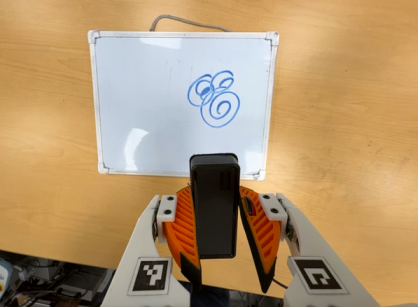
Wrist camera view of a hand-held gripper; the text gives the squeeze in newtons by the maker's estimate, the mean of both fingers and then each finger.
{"total": 6.1, "left": 5.8, "right": 6.4}